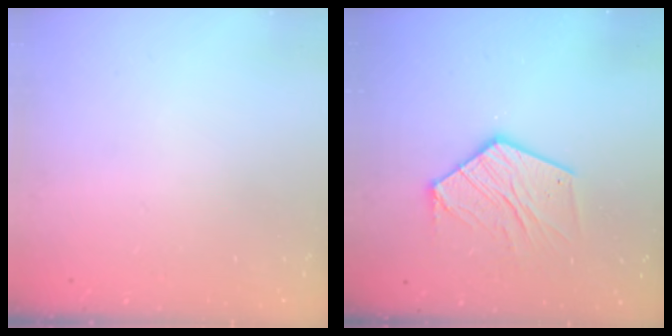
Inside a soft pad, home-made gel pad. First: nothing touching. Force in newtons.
{"total": 13.4, "press": 13.4, "slide": 1.2}